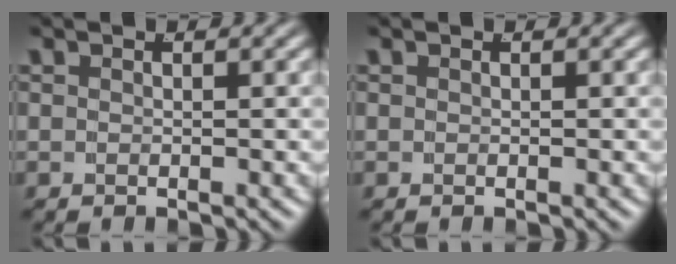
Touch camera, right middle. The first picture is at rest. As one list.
[{"total": 0.0}]